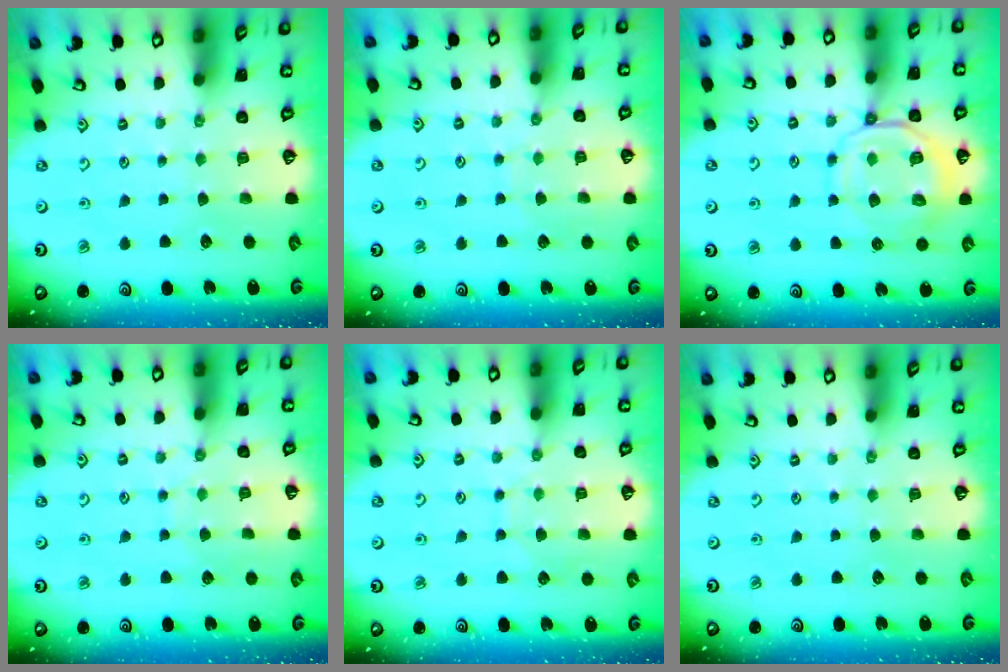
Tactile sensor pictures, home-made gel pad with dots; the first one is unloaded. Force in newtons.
{"total": 5.1, "press": 5.0, "slide": 0.5}
{"total": 10.4, "press": 10.4, "slide": 1.2}
{"total": 5.4, "press": 5.4, "slide": 0.5}
{"total": 7.0, "press": 7.0, "slide": 0.6}
{"total": 0.0}